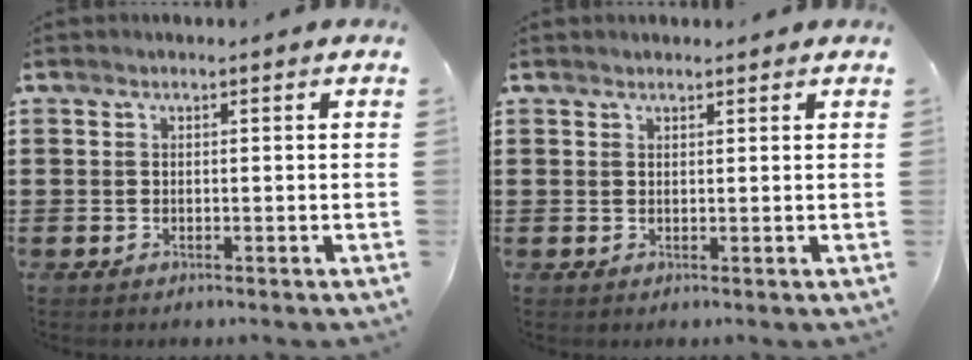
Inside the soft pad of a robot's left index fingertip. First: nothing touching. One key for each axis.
{"total": 1.0, "fx": 0.9, "fy": 0.2, "fz": 0.1, "tx": -0.004, "ty": 0.000, "tz": 0.019}